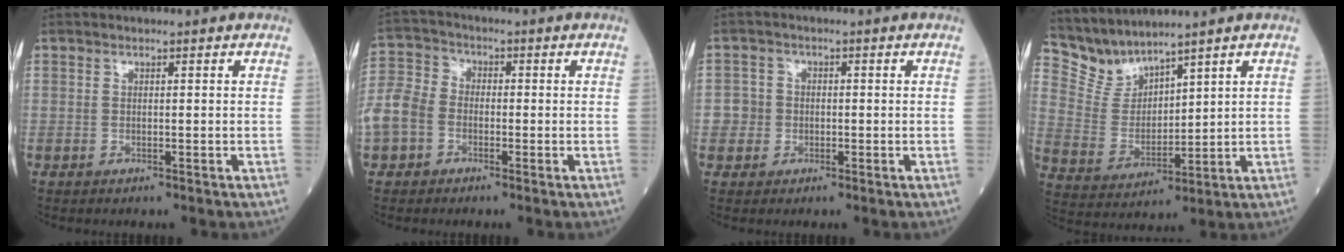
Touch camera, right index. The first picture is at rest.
{"total": 8.2, "force": [-2.5, 6.4, 4.4], "torque": [-0.125, 0.025, -0.054]}
{"total": 3.4, "force": [-0.6, 3.3, 0.6], "torque": [-0.012, 0.013, -0.011]}
{"total": 6.9, "force": [6.8, 1.1, 0.4], "torque": [-0.033, 0.004, 0.160]}